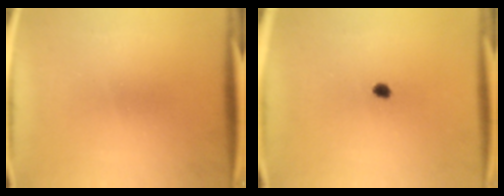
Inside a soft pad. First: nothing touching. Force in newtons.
{"total": 1.8}